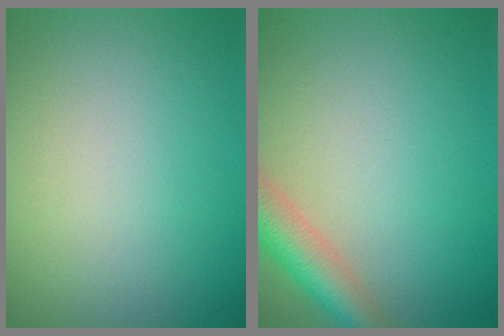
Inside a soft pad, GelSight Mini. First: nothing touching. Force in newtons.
{"total": 4.4, "press": 4.4, "slide": 0.2}